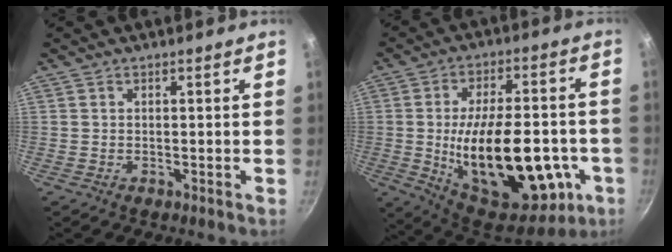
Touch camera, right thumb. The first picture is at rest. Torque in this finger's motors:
{"motor_torque": [0.68, 0.99, 2.21, -0.56, 0.66]}